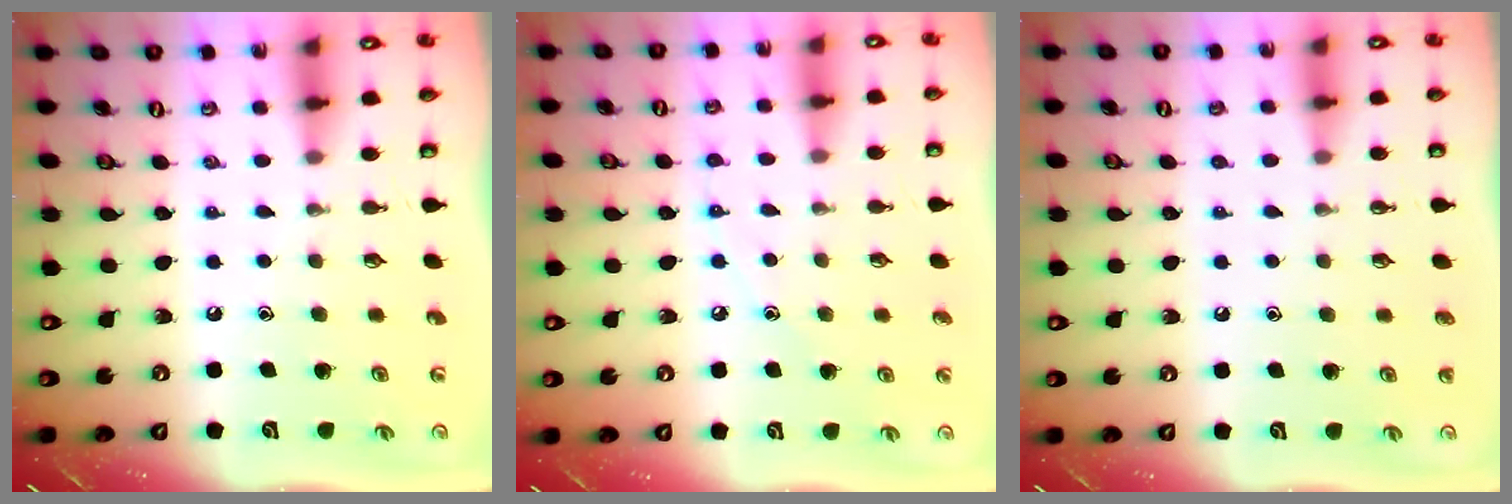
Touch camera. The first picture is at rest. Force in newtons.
{"total": 5.3, "press": 5.3, "slide": 0.6}
{"total": 0.9, "press": 0.9, "slide": 0.0}